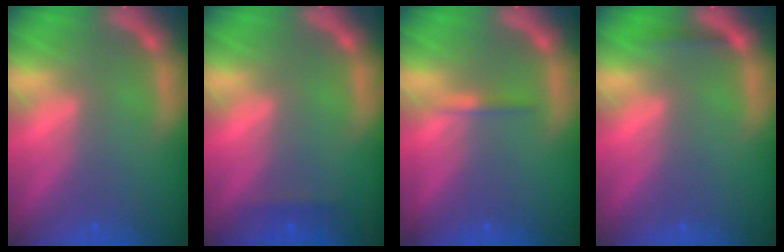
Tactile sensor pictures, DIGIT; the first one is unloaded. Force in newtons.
{"total": 0.9}
{"total": 0.9}
{"total": 0.9}